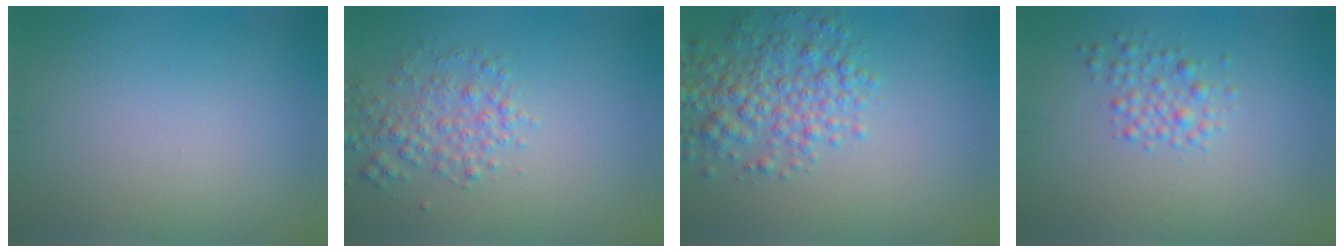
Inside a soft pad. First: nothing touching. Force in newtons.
{"total": 2.9, "press": 2.9, "slide": 0.1}
{"total": 4.9, "press": 4.9, "slide": 0.2}
{"total": 2.0, "press": 2.0, "slide": 0.0}